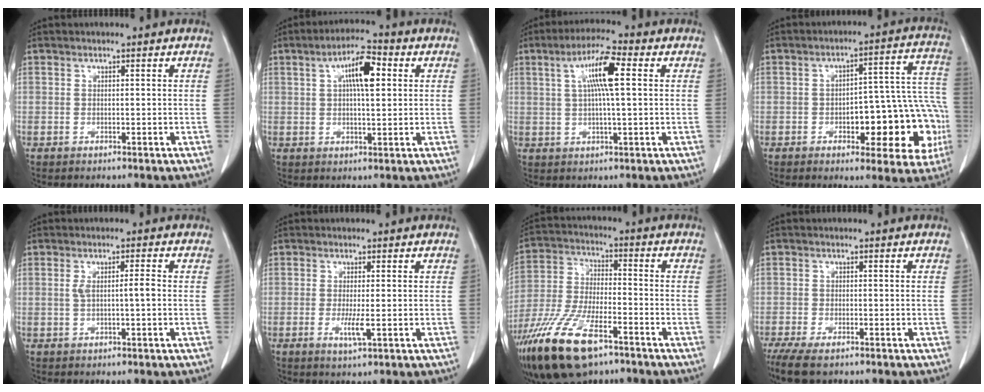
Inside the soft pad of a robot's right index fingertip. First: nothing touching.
{"total": 7.5, "force": [2.1, 1.9, 6.9], "torque": [-0.120, 0.016, 0.034]}
{"total": 8.0, "force": [2.0, 0.6, 7.7], "torque": [-0.144, 0.012, 0.033]}
{"total": 17.3, "force": [-4.4, 6.6, 15.4], "torque": [-0.139, 0.050, -0.040]}
{"total": 2.9, "force": [-0.1, 0.2, 2.9], "torque": [-0.055, 0.006, 0.000]}
{"total": 2.9, "force": [-0.8, 0.3, 2.8], "torque": [-0.054, -0.006, -0.011]}
{"total": 15.9, "force": [-10.1, 5.0, 11.2], "torque": [-0.244, -0.025, -0.186]}
{"total": 7.5, "force": [-5.7, 2.3, 4.4], "torque": [-0.076, -0.016, -0.092]}